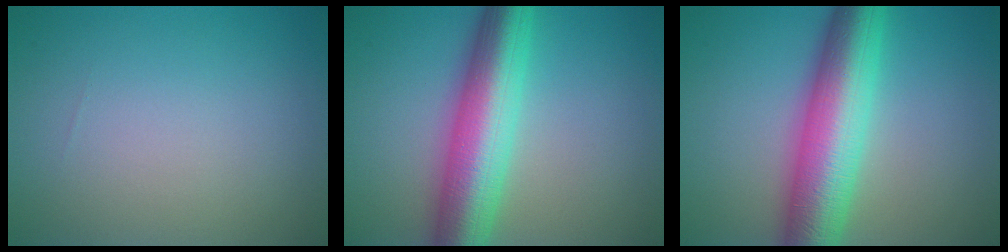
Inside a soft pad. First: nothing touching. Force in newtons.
{"total": 9.5, "press": 9.5, "slide": 0.1}
{"total": 9.9, "press": 9.9, "slide": 0.1}